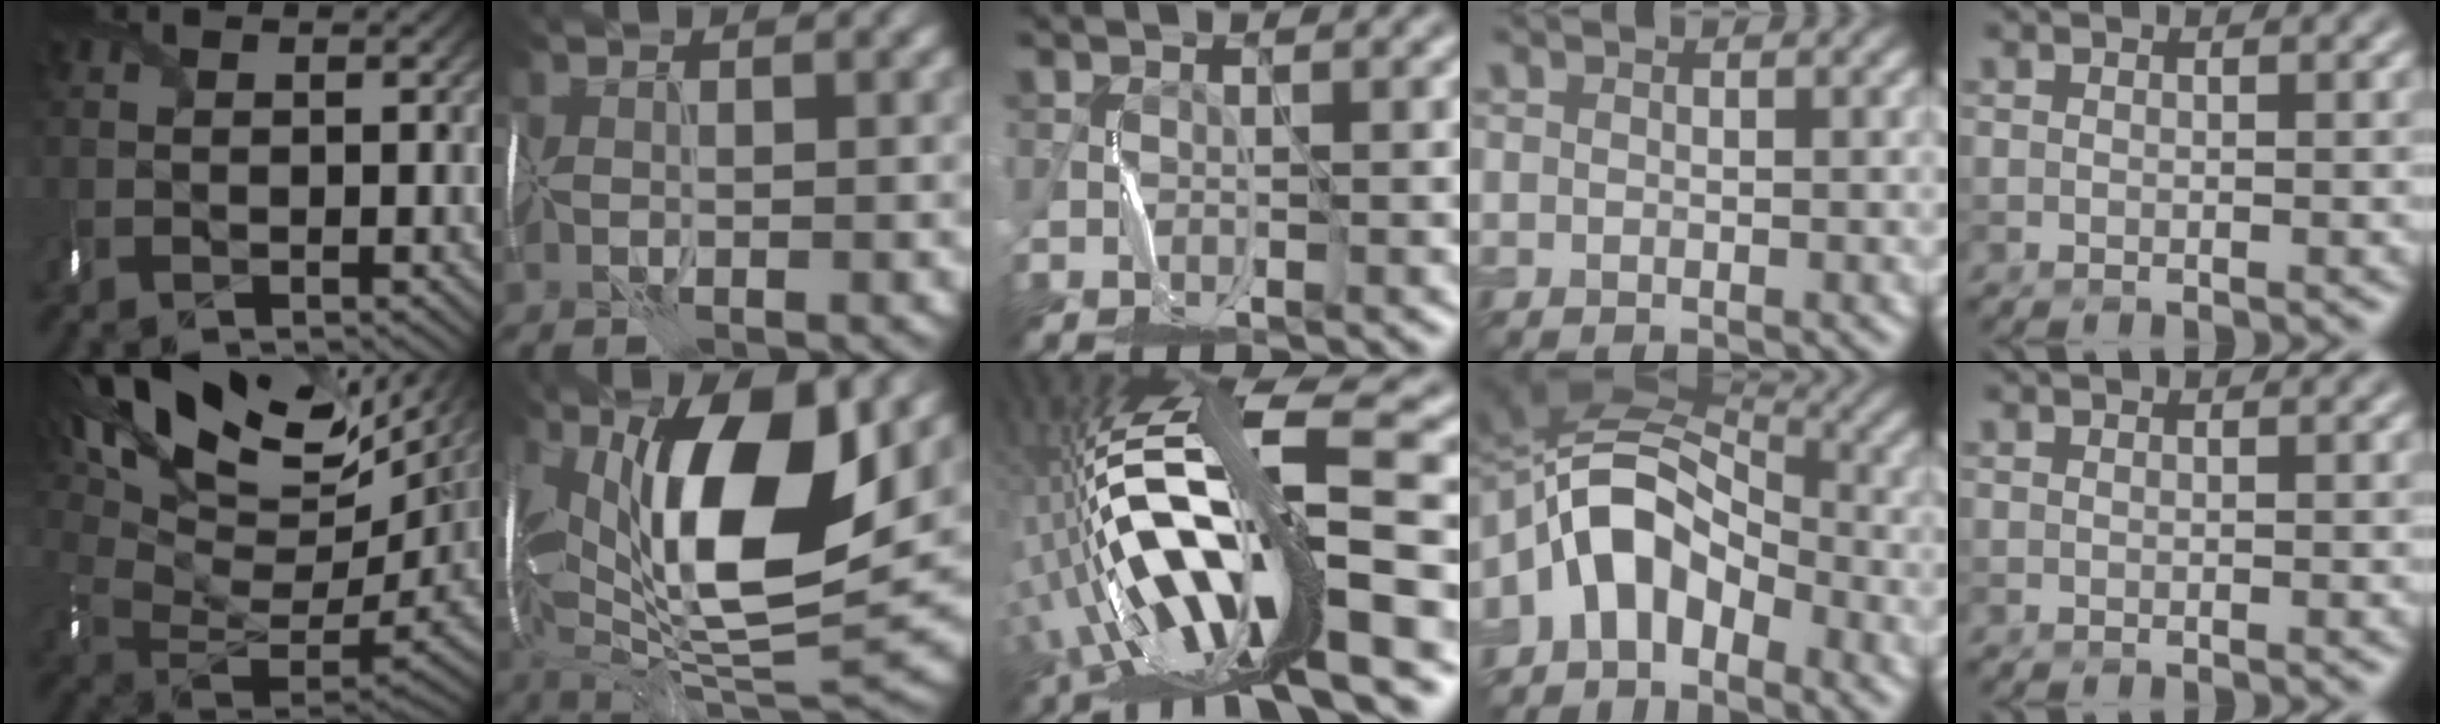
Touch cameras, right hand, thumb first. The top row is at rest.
{"thumb": {"total": 20.0, "force": [10.4, 9.5, 14.2], "torque": [-0.234, 0.022, 0.205]}, "index": {"total": 15.5, "force": [4.0, 6.0, 13.7], "torque": [-0.243, 0.003, 0.062]}, "middle": {"total": 16.5, "force": [-4.1, 3.9, 15.5], "torque": [-0.284, 0.018, -0.076]}, "ring": {"total": 7.7, "force": [-3.0, 4.9, 5.1], "torque": [-0.082, 0.020, -0.067]}}